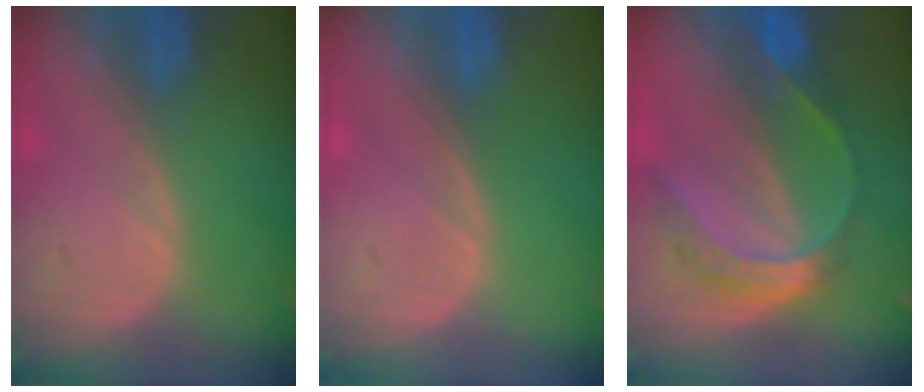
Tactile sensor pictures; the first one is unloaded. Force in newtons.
{"total": 0.0}
{"total": 7.6, "press": 6.4, "slide": 4.2}